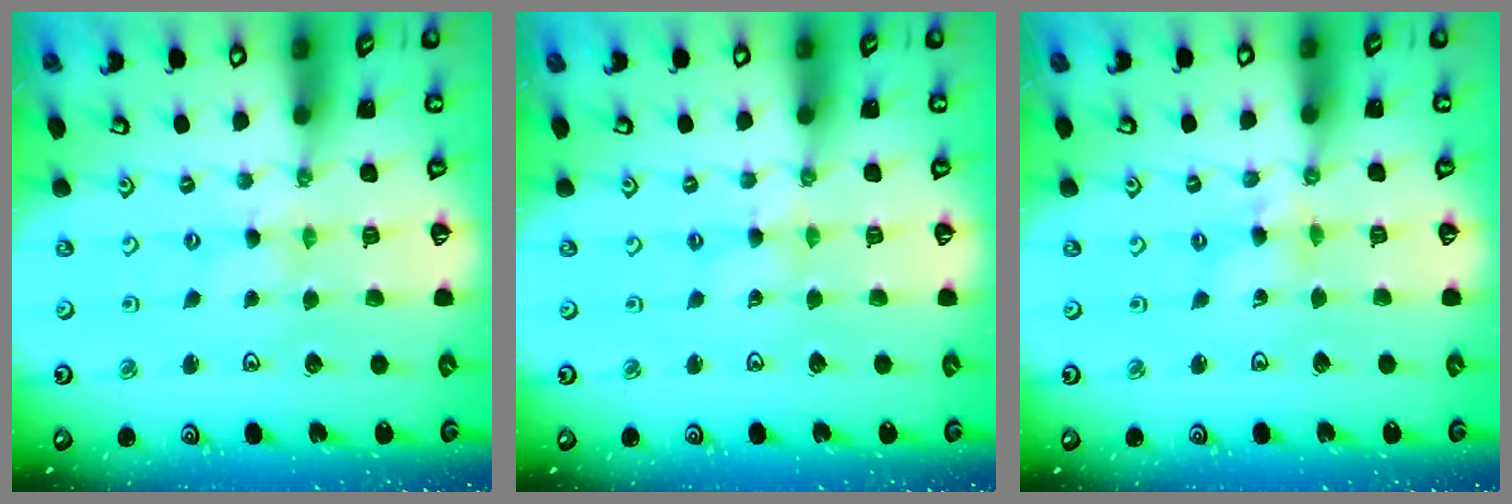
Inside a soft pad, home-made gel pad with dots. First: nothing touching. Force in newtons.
{"total": 1.1, "press": 1.1, "slide": 0.3}
{"total": 2.9, "press": 2.8, "slide": 0.2}